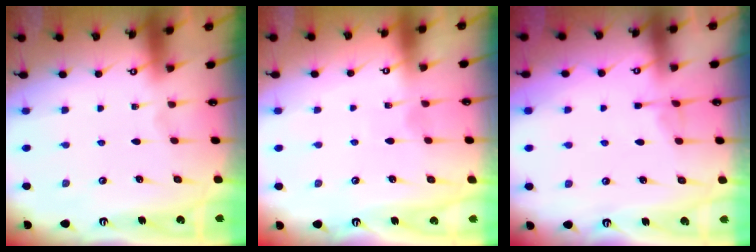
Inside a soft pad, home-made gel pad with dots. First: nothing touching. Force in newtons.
{"total": 5.7, "press": 5.6, "slide": 0.7}
{"total": 3.8, "press": 3.8, "slide": 0.5}